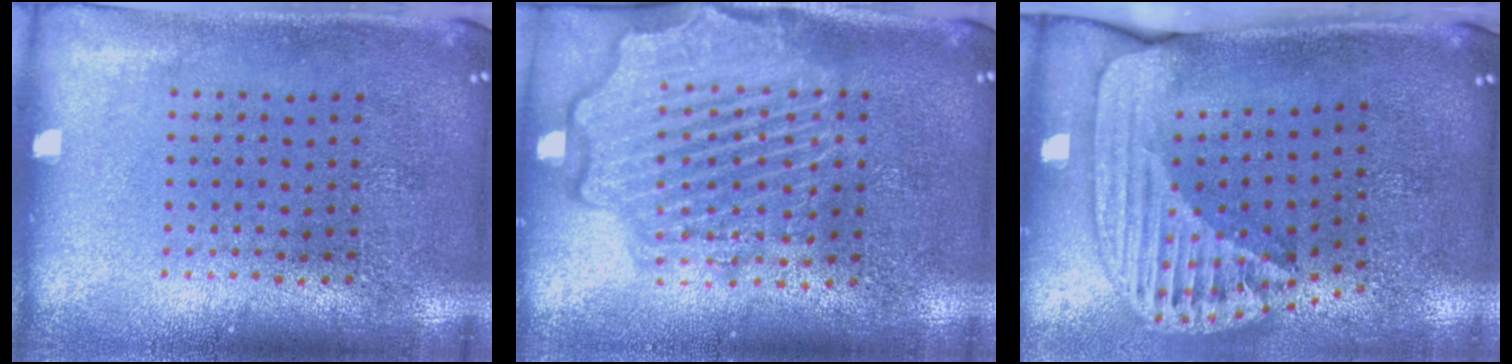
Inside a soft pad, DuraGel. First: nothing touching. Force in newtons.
{"total": 4.2, "press": 4.2, "slide": 0.5}
{"total": 2.6, "press": 1.8, "slide": 1.8}